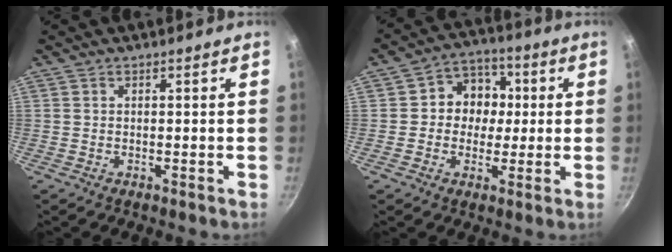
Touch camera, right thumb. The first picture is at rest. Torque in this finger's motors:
{"motor_torque": [-0.12, 0.30, 0.22, 0.15, -0.02]}